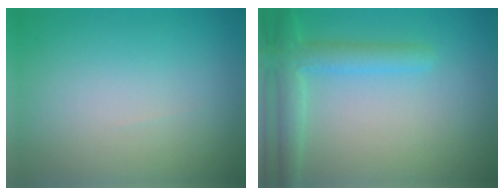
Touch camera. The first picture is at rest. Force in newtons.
{"total": 3.4, "press": 3.4, "slide": 0.2}